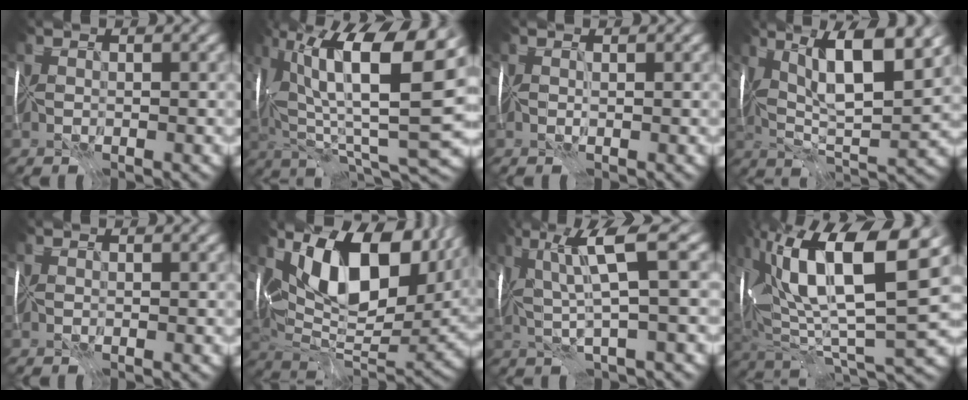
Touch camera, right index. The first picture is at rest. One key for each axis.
{"total": 15.3, "fx": 4.3, "fy": 4.9, "fz": 13.8, "tx": -0.255, "ty": 0.006, "tz": 0.072}
{"total": 0.0}
{"total": 11.1, "fx": 3.7, "fy": 3.4, "fz": 9.9, "tx": -0.155, "ty": -0.002, "tz": 0.054}
{"total": 0.0}
{"total": 14.6, "fx": 5.0, "fy": 7.3, "fz": 11.6, "tx": -0.188, "ty": 0.003, "tz": 0.081}
{"total": 6.1, "fx": 0.9, "fy": 0.4, "fz": 6.0, "tx": -0.114, "ty": 0.002, "tz": 0.014}
{"total": 14.5, "fx": 3.6, "fy": 5.3, "fz": 13.0, "tx": -0.241, "ty": 0.011, "tz": 0.056}